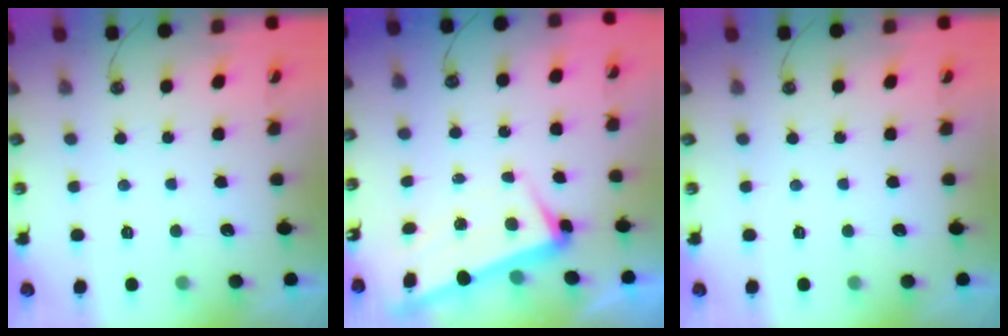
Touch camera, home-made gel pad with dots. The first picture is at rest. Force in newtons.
{"total": 2.9, "press": 2.8, "slide": 1.0}
{"total": 0.0}